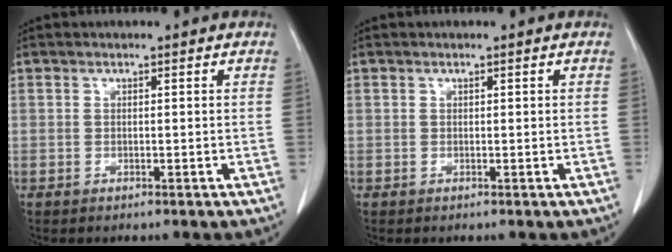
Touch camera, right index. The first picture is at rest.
{"total": 0.0}